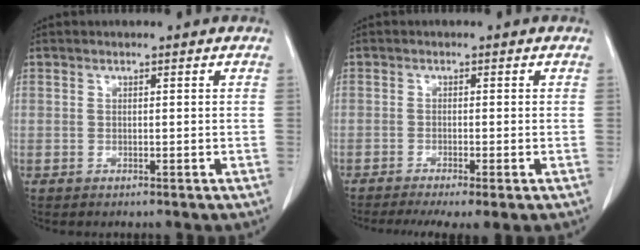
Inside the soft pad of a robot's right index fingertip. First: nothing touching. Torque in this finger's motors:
{"motor_torque": [1.05, -1.09, 0.52, 0.12]}